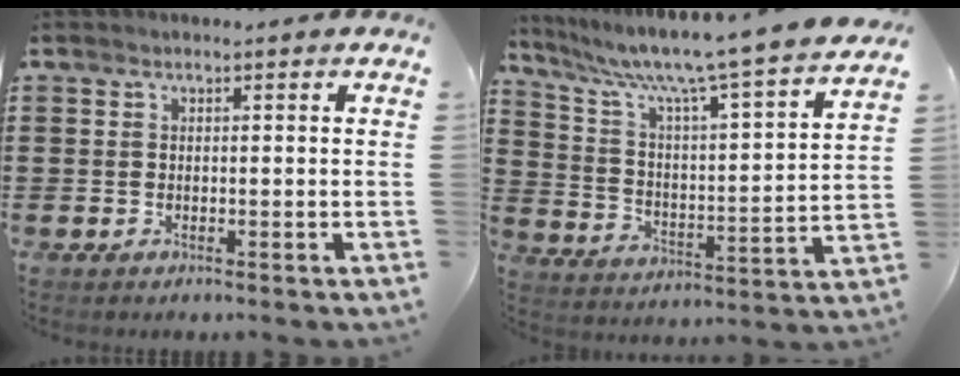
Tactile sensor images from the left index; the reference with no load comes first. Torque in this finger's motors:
{"motor_torque": [1.64, -0.50, 0.40, 0.21]}